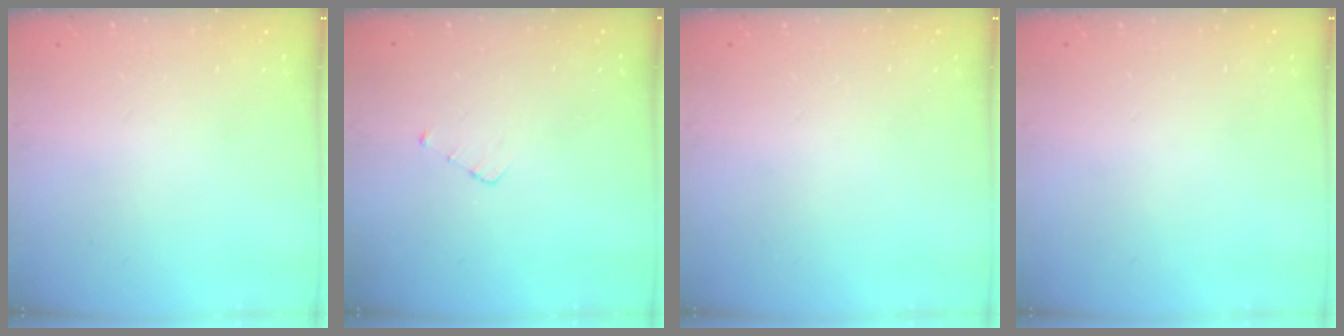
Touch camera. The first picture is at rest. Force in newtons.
{"total": 2.7, "press": 2.7, "slide": 0.3}
{"total": 0.0}
{"total": 0.0}